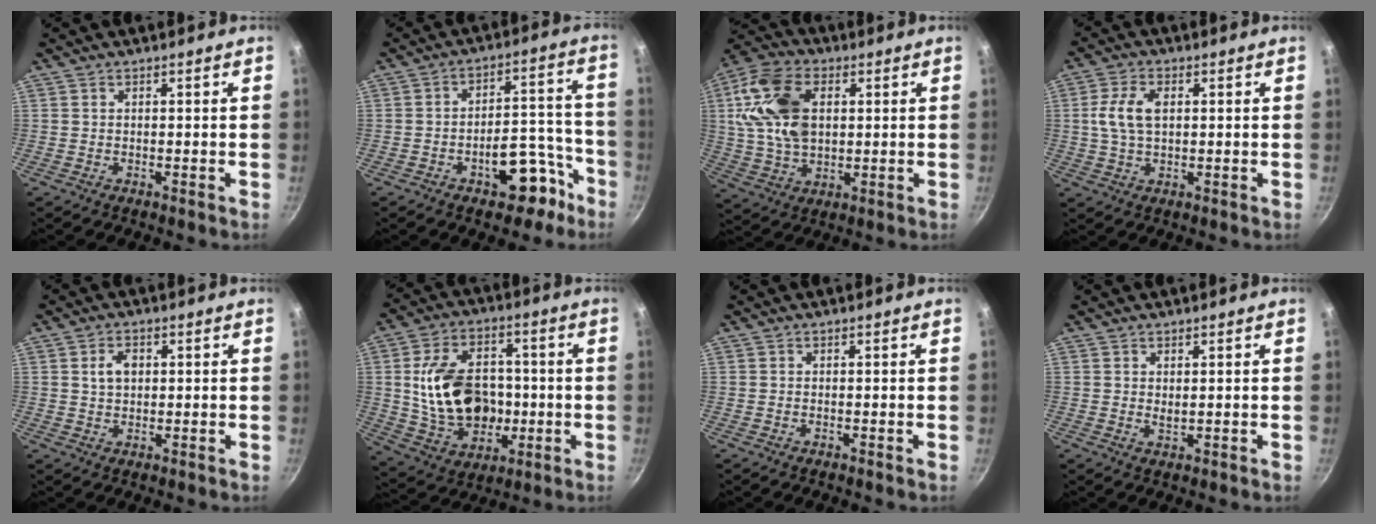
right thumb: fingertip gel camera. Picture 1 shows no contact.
{"total": 11.5, "force": [-6.3, 5.7, 7.7], "torque": [-0.076, 0.064, -0.085]}
{"total": 16.4, "force": [3.4, 10.3, 12.3], "torque": [-0.242, 0.007, 0.061]}
{"total": 7.0, "force": [1.1, 4.0, 5.6], "torque": [-0.120, 0.008, 0.020]}
{"total": 3.7, "force": [0.9, 2.5, 2.6], "torque": [-0.039, 0.002, 0.017]}
{"total": 17.8, "force": [-0.2, 12.6, 12.6], "torque": [-0.191, 0.008, 0.009]}
{"total": 0.0}
{"total": 1.2, "force": [0.4, 0.6, 0.9], "torque": [-0.013, -0.005, 0.012]}